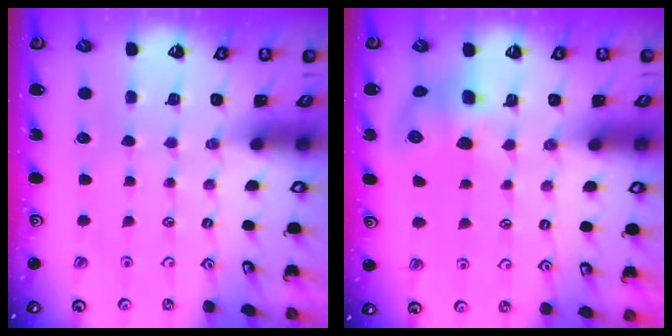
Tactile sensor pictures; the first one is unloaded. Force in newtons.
{"total": 8.2, "press": 8.1, "slide": 0.3}